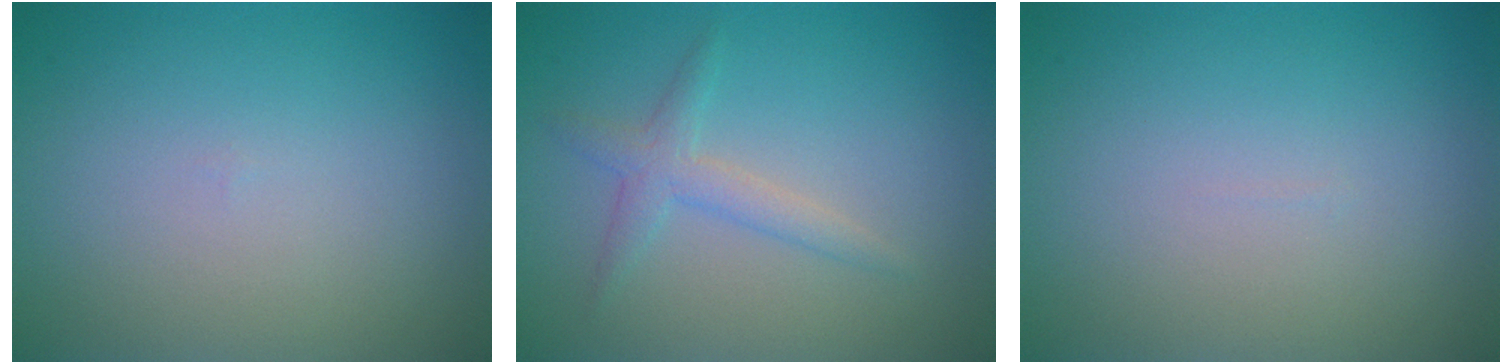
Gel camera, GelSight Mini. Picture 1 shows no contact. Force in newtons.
{"total": 2.0, "press": 2.0, "slide": 0.0}
{"total": 0.0}